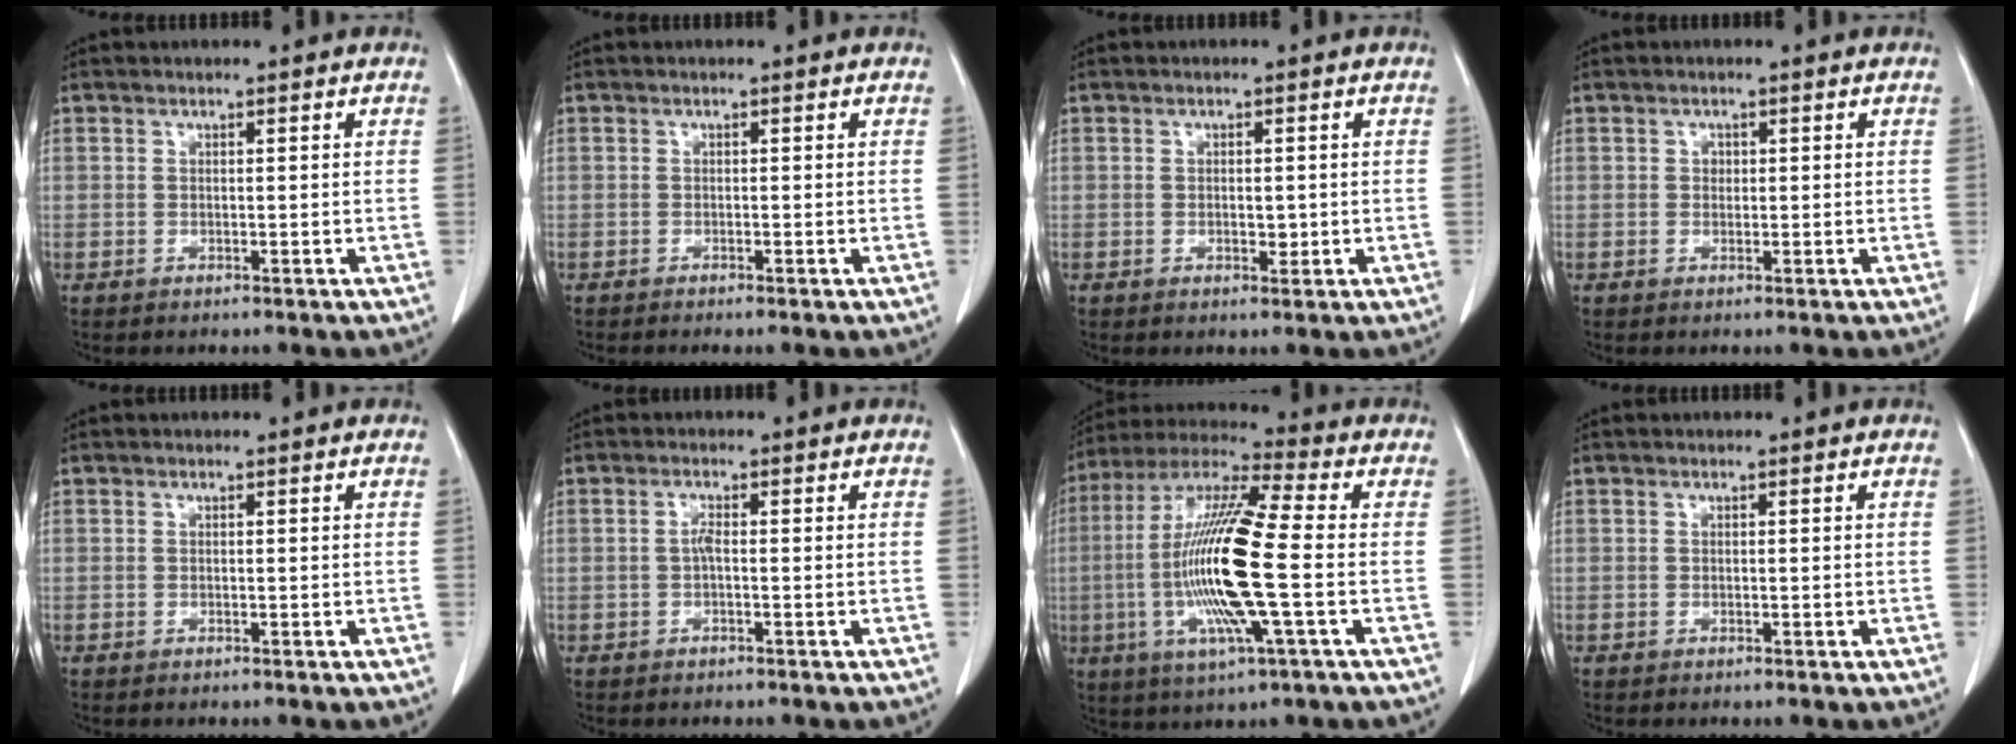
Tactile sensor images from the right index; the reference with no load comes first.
{"total": 0.8, "force": [-0.6, -0.1, 0.5], "torque": [-0.007, 0.002, -0.006]}
{"total": 1.8, "force": [-0.1, 0.9, 1.5], "torque": [-0.026, -0.001, 0.002]}
{"total": 0.9, "force": [0.2, 0.8, 0.4], "torque": [-0.005, 0.002, 0.003]}
{"total": 0.0}
{"total": 1.4, "force": [-0.1, 0.2, 1.4], "torque": [-0.029, 0.002, -0.003]}
{"total": 17.8, "force": [-2.6, 1.0, 17.6], "torque": [-0.363, -0.008, -0.056]}
{"total": 0.0}